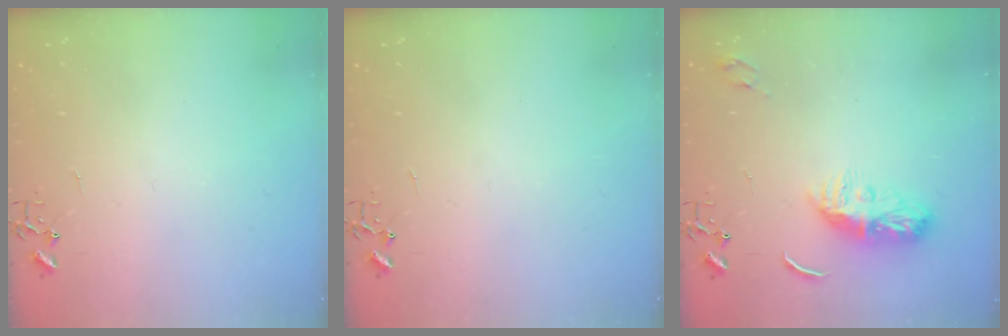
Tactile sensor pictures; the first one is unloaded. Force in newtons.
{"total": 0.0}
{"total": 9.4, "press": 9.4, "slide": 0.4}